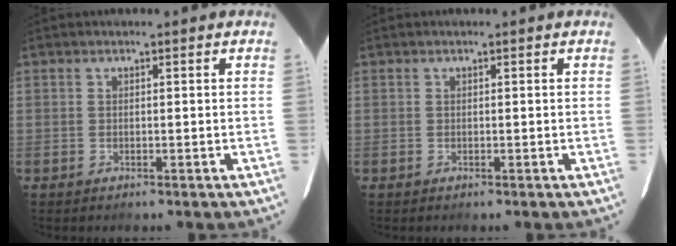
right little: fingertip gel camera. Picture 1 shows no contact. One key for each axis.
{"total": 0.0}